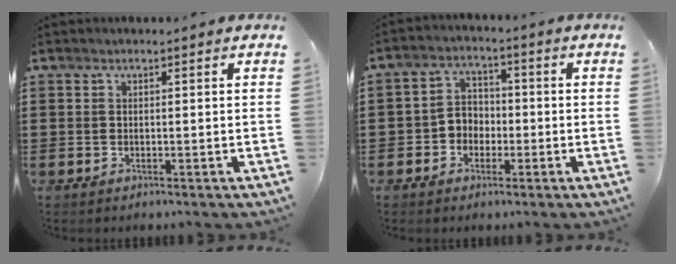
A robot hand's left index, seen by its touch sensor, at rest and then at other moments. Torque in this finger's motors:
{"motor_torque": [0.13, 0.29, 0.23, 0.02]}